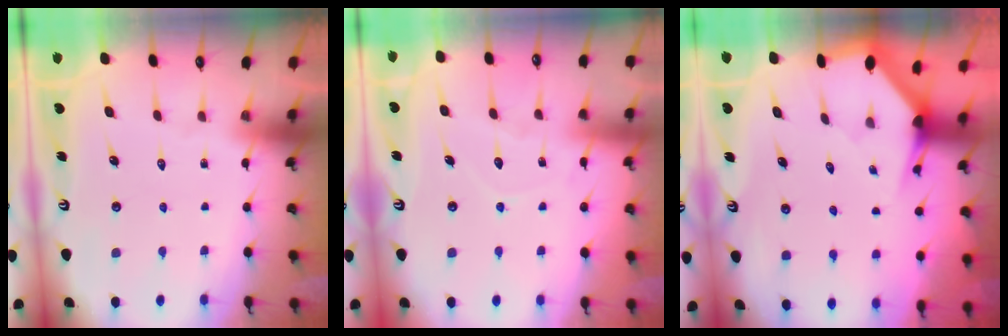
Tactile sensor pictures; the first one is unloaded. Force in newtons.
{"total": 6.4, "press": 6.4, "slide": 0.6}
{"total": 2.9, "press": 2.9, "slide": 0.1}